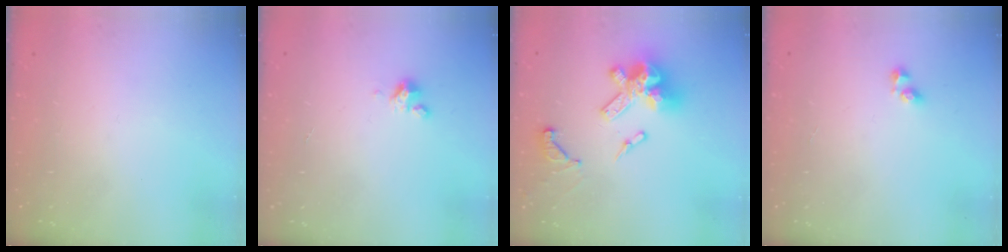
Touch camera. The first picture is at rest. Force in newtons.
{"total": 3.4, "press": 3.4, "slide": 0.3}
{"total": 16.7, "press": 16.6, "slide": 1.8}
{"total": 2.5, "press": 2.2, "slide": 1.3}